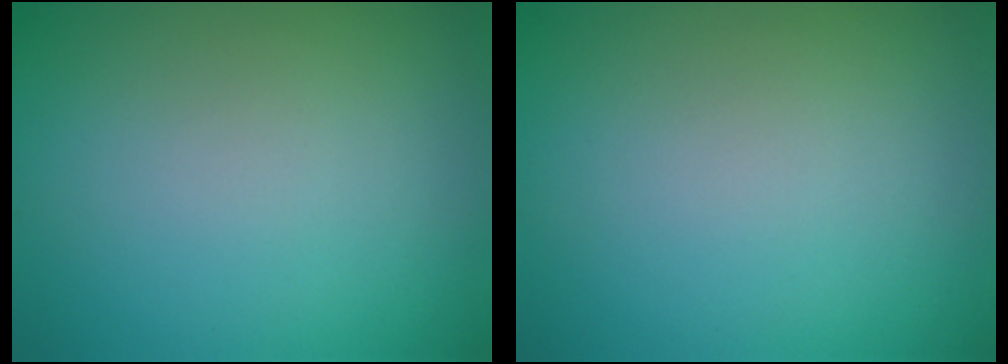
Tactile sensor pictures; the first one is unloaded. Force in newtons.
{"total": 0.0}